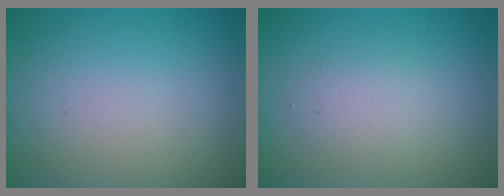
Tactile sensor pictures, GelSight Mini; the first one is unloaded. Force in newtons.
{"total": 2.0, "press": 1.9, "slide": 0.2}